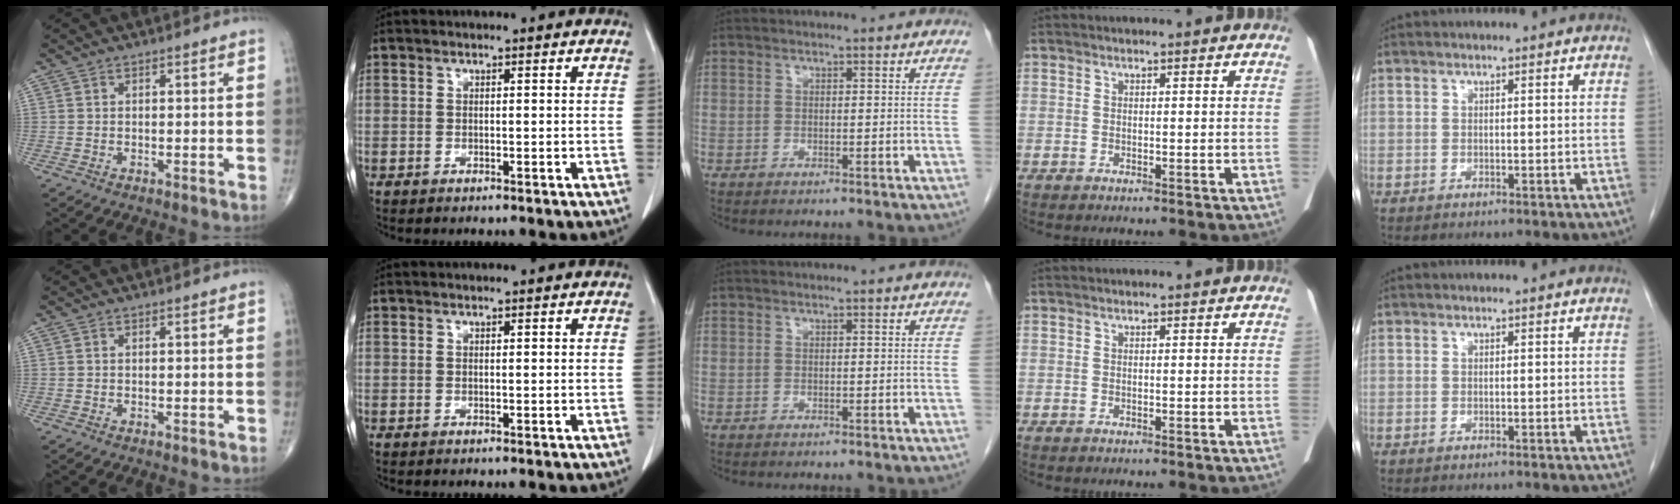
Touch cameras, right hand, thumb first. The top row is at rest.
{}